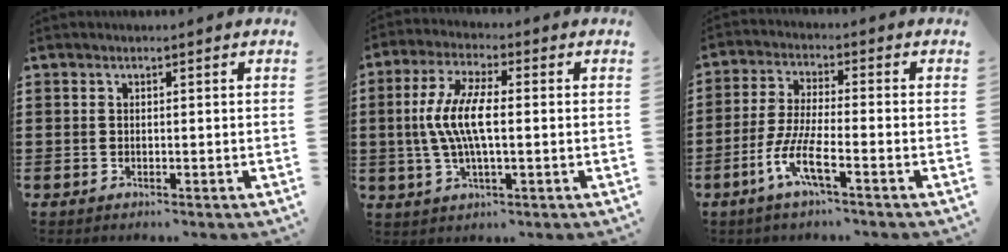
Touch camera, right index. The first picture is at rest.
{"total": 8.2, "force": [-0.4, 2.7, 7.7], "torque": [-0.172, -0.005, -0.018]}
{"total": 7.4, "force": [-3.9, 1.1, 6.1], "torque": [-0.148, -0.017, -0.082]}